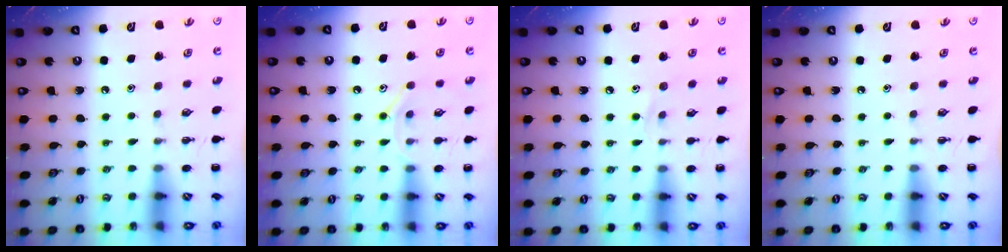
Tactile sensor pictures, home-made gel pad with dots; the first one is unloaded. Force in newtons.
{"total": 8.4, "press": 8.4, "slide": 0.6}
{"total": 5.5, "press": 5.3, "slide": 1.5}
{"total": 0.0}